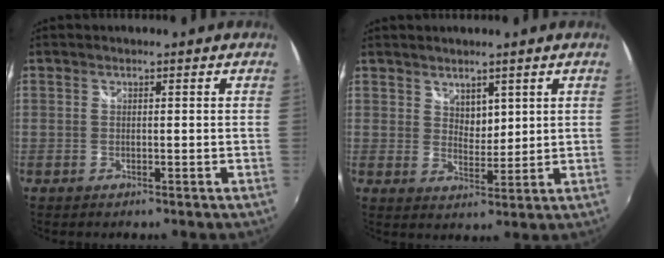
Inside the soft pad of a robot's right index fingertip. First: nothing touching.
{"total": 3.6, "force": [2.4, 2.2, 1.5], "torque": [-0.016, -0.001, 0.045]}